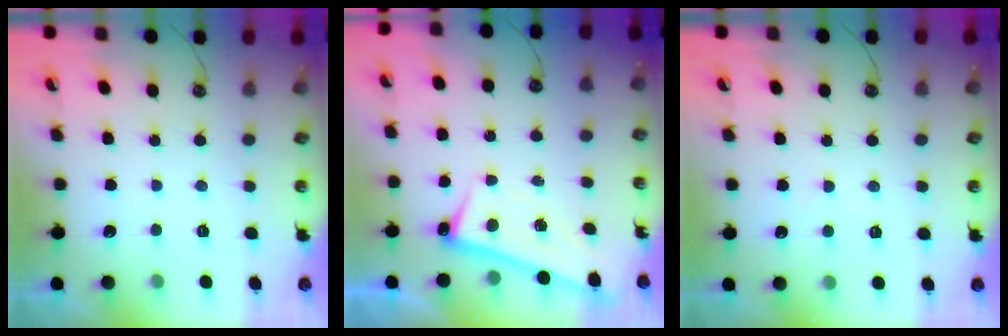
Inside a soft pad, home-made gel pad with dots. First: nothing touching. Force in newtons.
{"total": 2.1, "press": 2.1, "slide": 0.5}
{"total": 0.0}